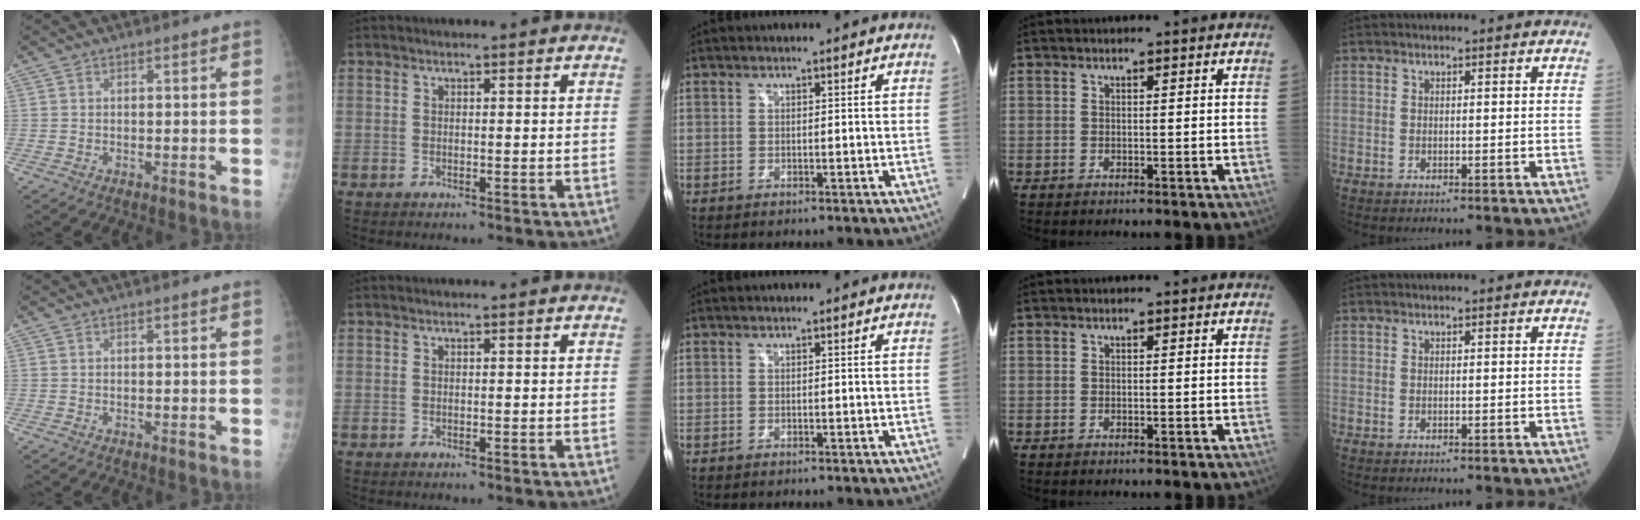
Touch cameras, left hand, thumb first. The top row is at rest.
{}